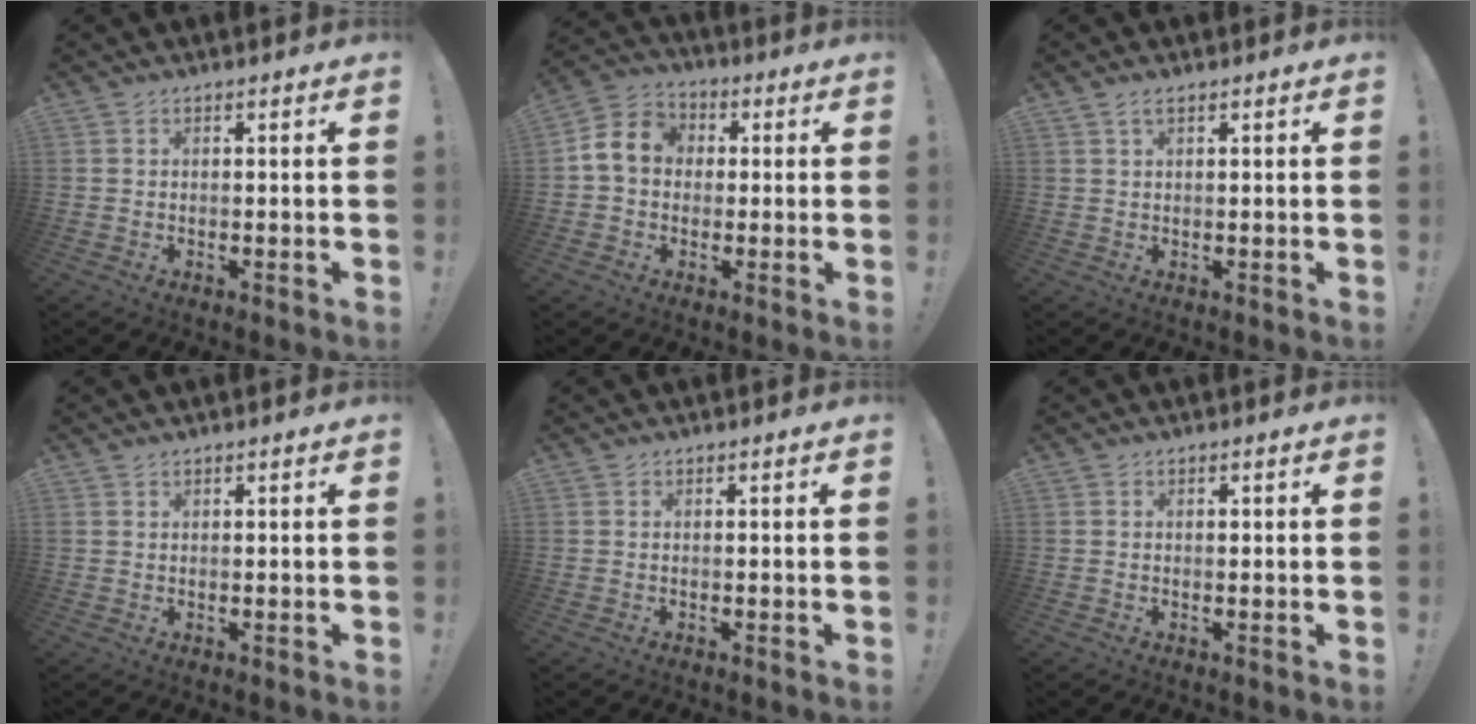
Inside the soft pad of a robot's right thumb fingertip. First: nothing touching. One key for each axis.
{"total": 9.4, "fx": 0.7, "fy": 8.0, "fz": 4.9, "tx": -0.094, "ty": 0.024, "tz": 0.021}
{"total": 1.8, "fx": 1.0, "fy": 0.5, "fz": 1.4, "tx": -0.036, "ty": 0.003, "tz": 0.020}
{"total": 0.6, "fx": 0.5, "fy": 0.3, "fz": 0.2, "tx": -0.004, "ty": -0.001, "tz": 0.010}
{"total": 0.0}
{"total": 0.0}